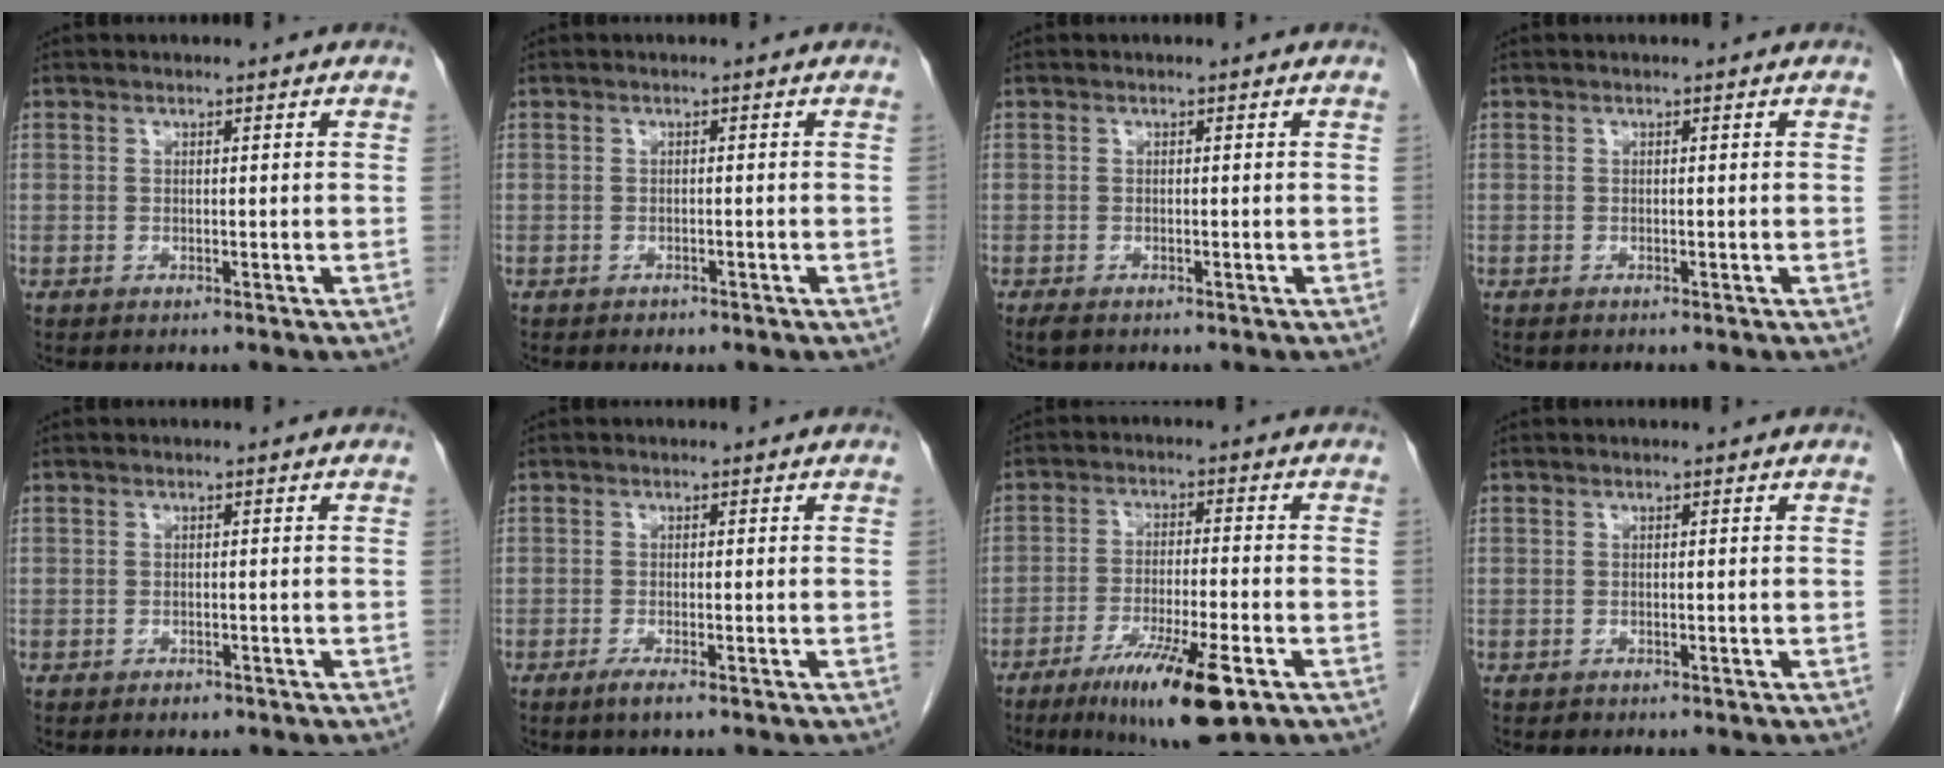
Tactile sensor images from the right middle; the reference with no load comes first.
{"total": 0.7, "force": [-0.5, 0.3, 0.2], "torque": [-0.009, 0.000, -0.007]}
{"total": 1.3, "force": [-1.0, 0.6, 0.7], "torque": [-0.017, -0.003, -0.014]}
{"total": 0.0}
{"total": 0.9, "force": [-0.6, 0.5, 0.3], "torque": [-0.007, 0.000, -0.007]}
{"total": 1.8, "force": [-1.2, 0.1, 1.4], "torque": [-0.030, -0.005, -0.023]}
{"total": 12.4, "force": [-6.9, 1.3, 10.2], "torque": [-0.175, -0.029, -0.109]}
{"total": 0.0}